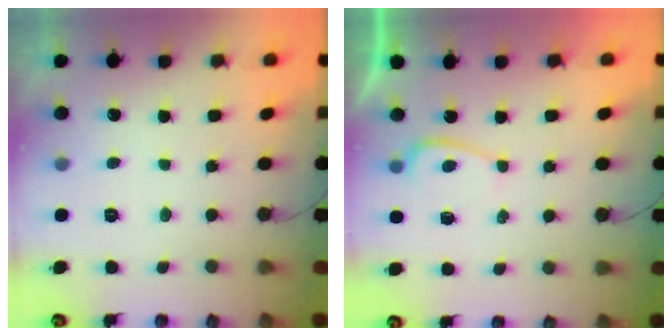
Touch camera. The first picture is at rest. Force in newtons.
{"total": 1.5, "press": 1.4, "slide": 0.5}